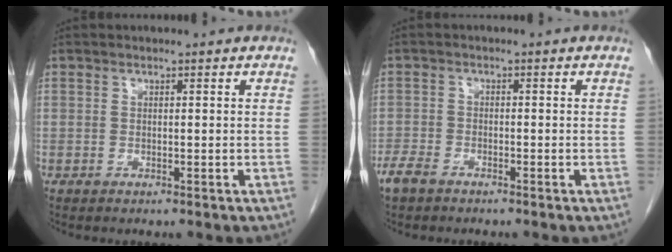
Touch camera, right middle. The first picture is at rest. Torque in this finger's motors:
{"motor_torque": [0.03, 0.17, 0.03, 0.03]}